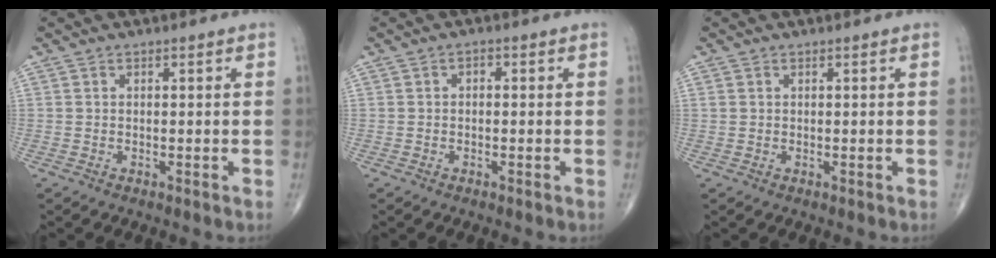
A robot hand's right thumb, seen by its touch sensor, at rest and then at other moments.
{"total": 1.0, "force": [0.0, 0.6, 0.7], "torque": [-0.001, 0.004, -0.006]}
{"total": 0.7, "force": [0.3, 0.6, 0.3], "torque": [0.000, 0.001, 0.004]}